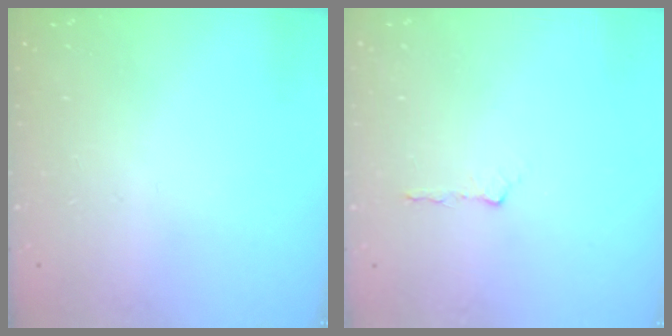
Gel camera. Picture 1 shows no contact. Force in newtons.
{"total": 3.1, "press": 3.0, "slide": 0.9}